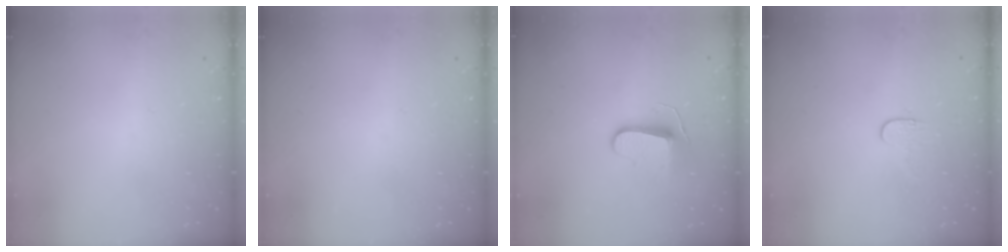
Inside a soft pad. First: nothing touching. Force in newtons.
{"total": 0.0}
{"total": 8.9, "press": 8.9, "slide": 0.1}
{"total": 3.6, "press": 3.6, "slide": 0.4}